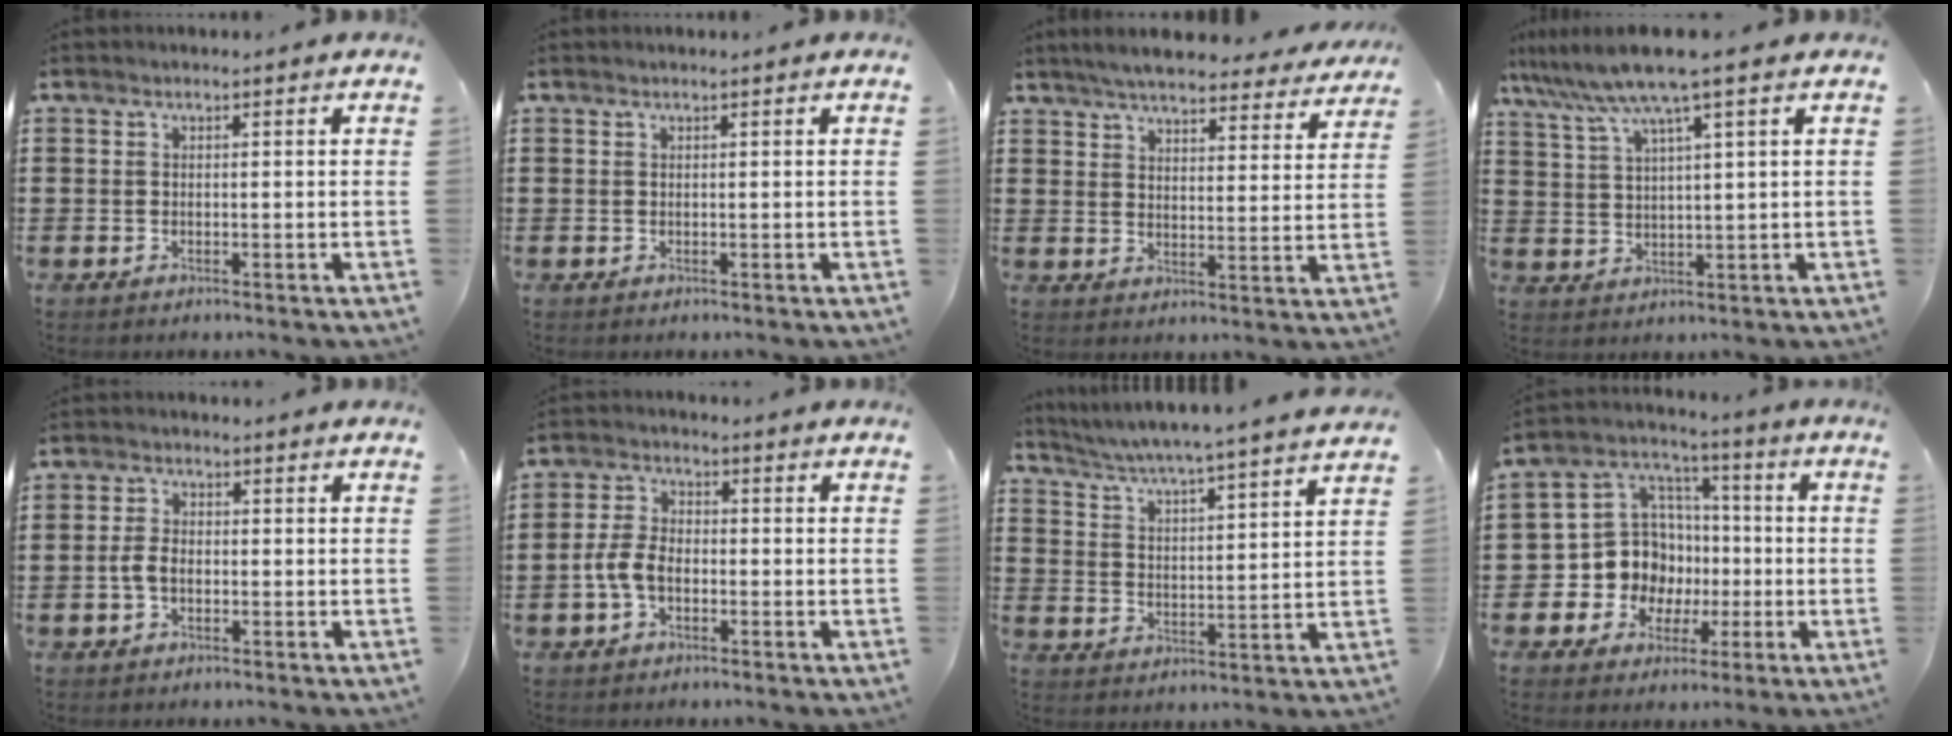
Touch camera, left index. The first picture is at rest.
{"total": 0.0}
{"total": 5.8, "force": [5.4, 0.1, 1.9], "torque": [-0.058, -0.026, 0.095]}
{"total": 7.2, "force": [5.0, -0.3, 5.1], "torque": [-0.121, -0.023, 0.082]}
{"total": 3.2, "force": [-0.6, 1.7, 2.6], "torque": [-0.073, -0.004, -0.018]}
{"total": 5.0, "force": [-1.6, 2.8, 3.8], "torque": [-0.096, 0.000, -0.036]}
{"total": 4.4, "force": [4.1, -1.1, 1.0], "torque": [-0.041, -0.038, 0.064]}
{"total": 10.5, "force": [-1.2, 10.0, 3.0], "torque": [-0.111, 0.007, -0.016]}